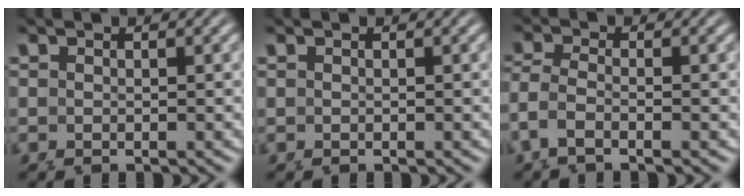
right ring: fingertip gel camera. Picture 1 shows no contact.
{"total": 1.5, "force": [-0.3, -1.4, -0.5], "torque": [0.017, -0.011, 0.007]}
{"total": 2.8, "force": [-0.6, 2.0, 1.9], "torque": [-0.064, -0.018, -0.002]}